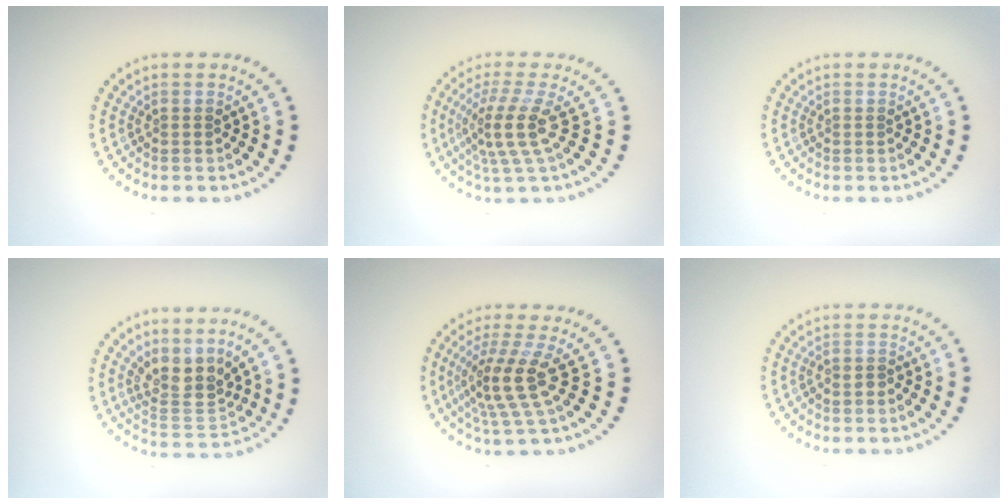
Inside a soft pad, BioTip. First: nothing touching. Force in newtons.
{"total": 3.8, "press": 2.7, "slide": 2.8}
{"total": 0.0}
{"total": 3.3, "press": 2.5, "slide": 2.1}
{"total": 4.2, "press": 3.0, "slide": 3.0}
{"total": 0.8, "press": 0.5, "slide": 0.6}